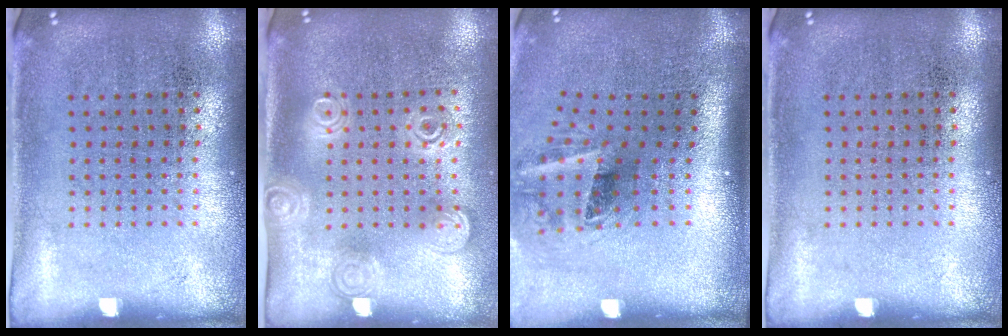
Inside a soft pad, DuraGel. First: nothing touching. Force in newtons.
{"total": 1.7, "press": 1.4, "slide": 1.0}
{"total": 2.1, "press": 1.3, "slide": 1.7}
{"total": 0.0}